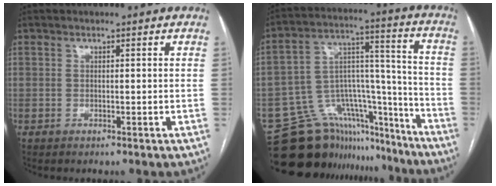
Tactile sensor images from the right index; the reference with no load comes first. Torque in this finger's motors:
{"motor_torque": [-0.51, -0.30, -1.05, -0.21]}